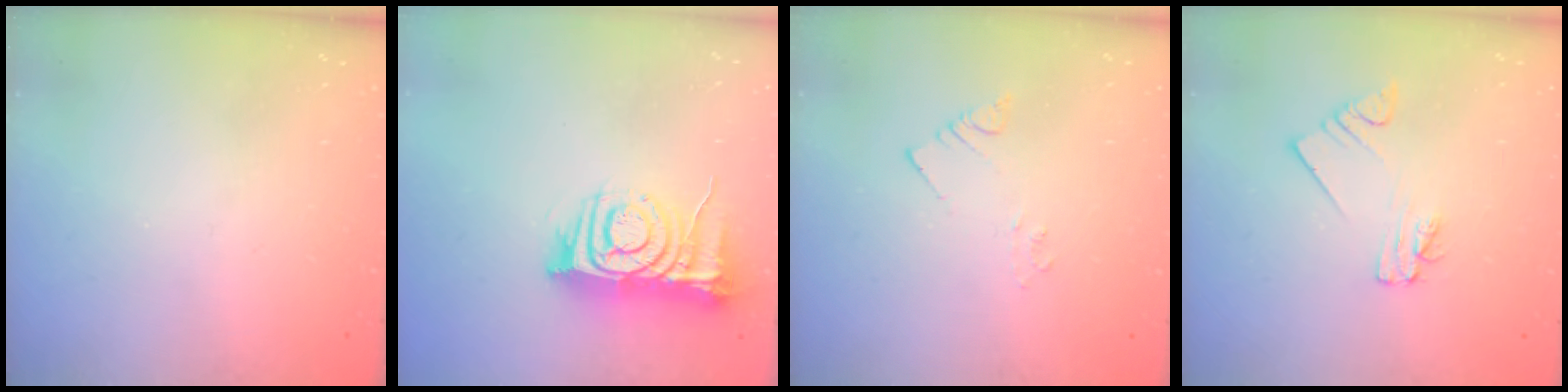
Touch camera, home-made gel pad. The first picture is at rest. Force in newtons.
{"total": 10.2, "press": 10.2, "slide": 1.2}
{"total": 2.1, "press": 2.1, "slide": 0.3}
{"total": 2.0, "press": 2.0, "slide": 0.1}